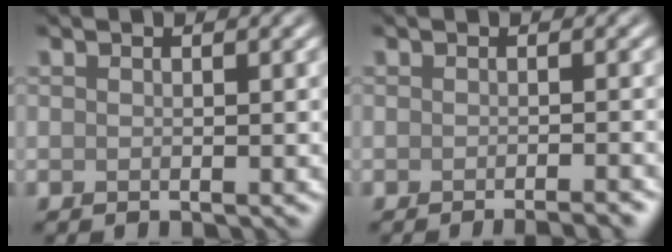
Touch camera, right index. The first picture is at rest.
{"total": 2.6, "force": [-1.7, 0.6, 1.9], "torque": [-0.003, 0.003, -0.023]}